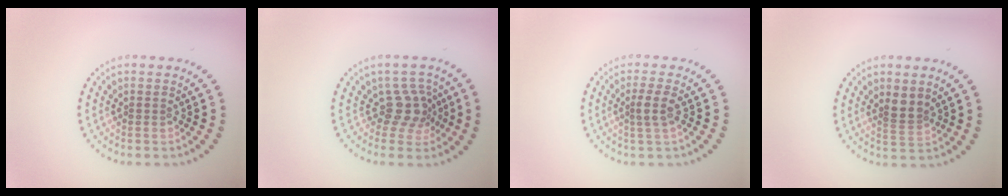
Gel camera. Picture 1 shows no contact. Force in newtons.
{"total": 2.8, "press": 2.1, "slide": 1.8}
{"total": 1.8, "press": 1.4, "slide": 1.1}
{"total": 2.1, "press": 1.7, "slide": 1.3}